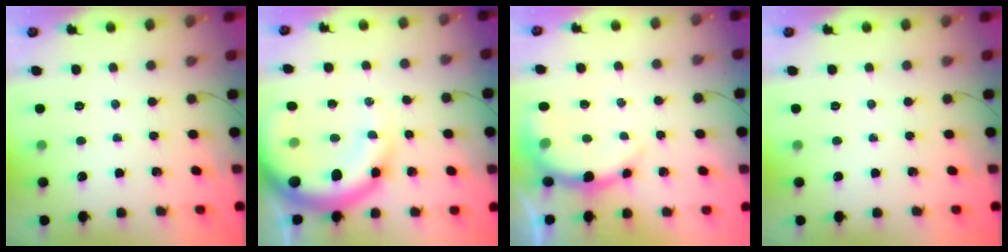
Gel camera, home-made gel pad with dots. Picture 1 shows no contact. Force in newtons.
{"total": 14.1, "press": 13.7, "slide": 3.0}
{"total": 6.9, "press": 6.8, "slide": 1.3}
{"total": 0.0}